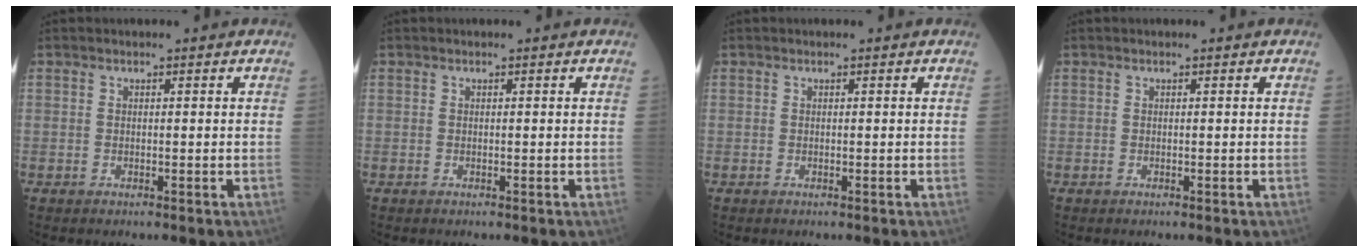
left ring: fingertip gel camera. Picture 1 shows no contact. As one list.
[{"total": 0.0}, {"total": 0.0}, {"total": 0.0}]